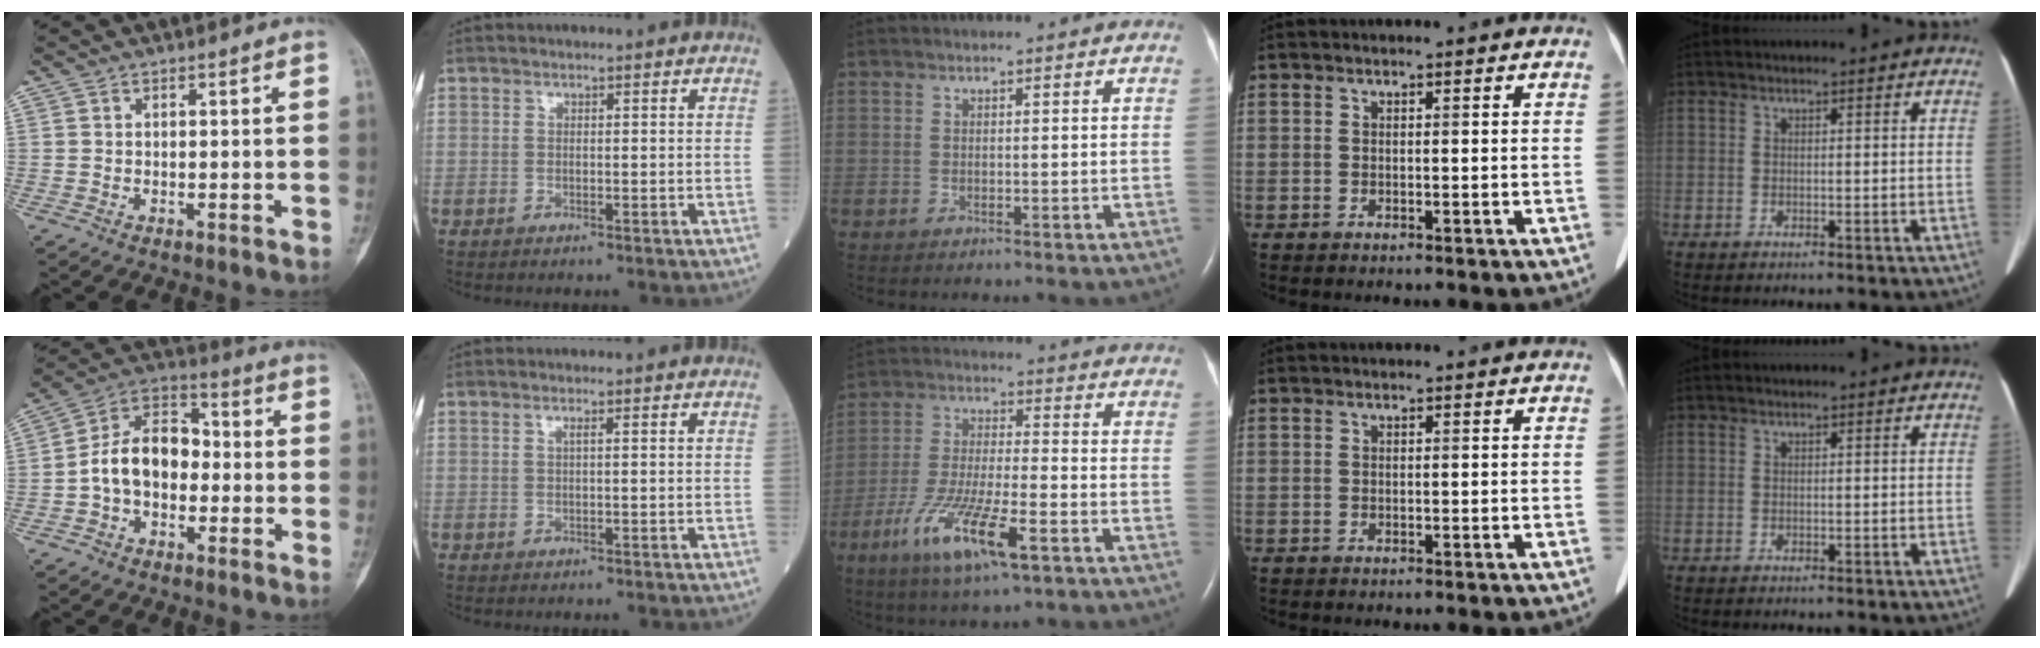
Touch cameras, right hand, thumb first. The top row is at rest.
{"thumb": {"total": 12.1, "force": [-1.5, 8.2, 8.8], "torque": [-0.135, 0.043, -0.041]}, "index": {"total": 0.6, "force": [0.2, -0.1, 0.5], "torque": [-0.012, 0.000, 0.003]}, "middle": {"total": 12.3, "force": [-6.2, 2.0, 10.5], "torque": [-0.210, -0.020, -0.111]}}